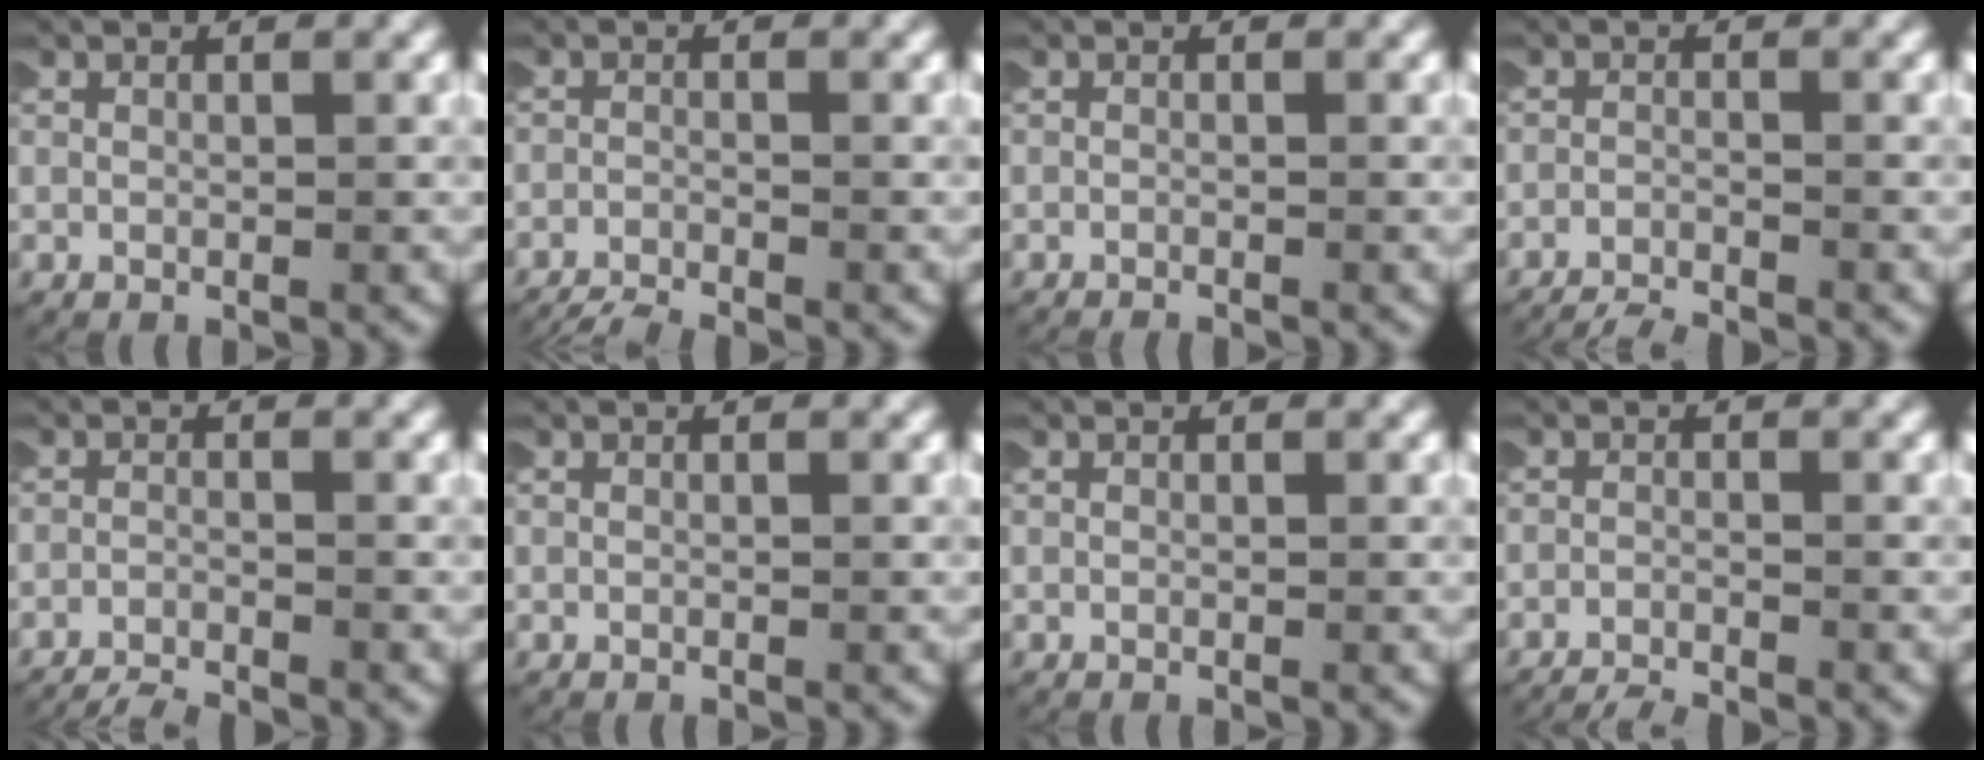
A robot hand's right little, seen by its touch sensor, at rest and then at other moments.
{"total": 4.5, "force": [-4.3, 1.0, 0.6], "torque": [-0.016, -0.017, -0.065]}
{"total": 1.0, "force": [-1.0, 0.0, 0.0], "torque": [-0.002, -0.003, -0.015]}
{"total": 5.9, "force": [-5.8, 1.2, 0.6], "torque": [-0.016, -0.021, -0.087]}
{"total": 5.4, "force": [-5.3, 1.0, 0.5], "torque": [-0.016, -0.020, -0.079]}
{"total": 0.0}
{"total": 0.0}
{"total": 5.6, "force": [-5.5, 1.1, 0.6], "torque": [-0.014, -0.019, -0.082]}